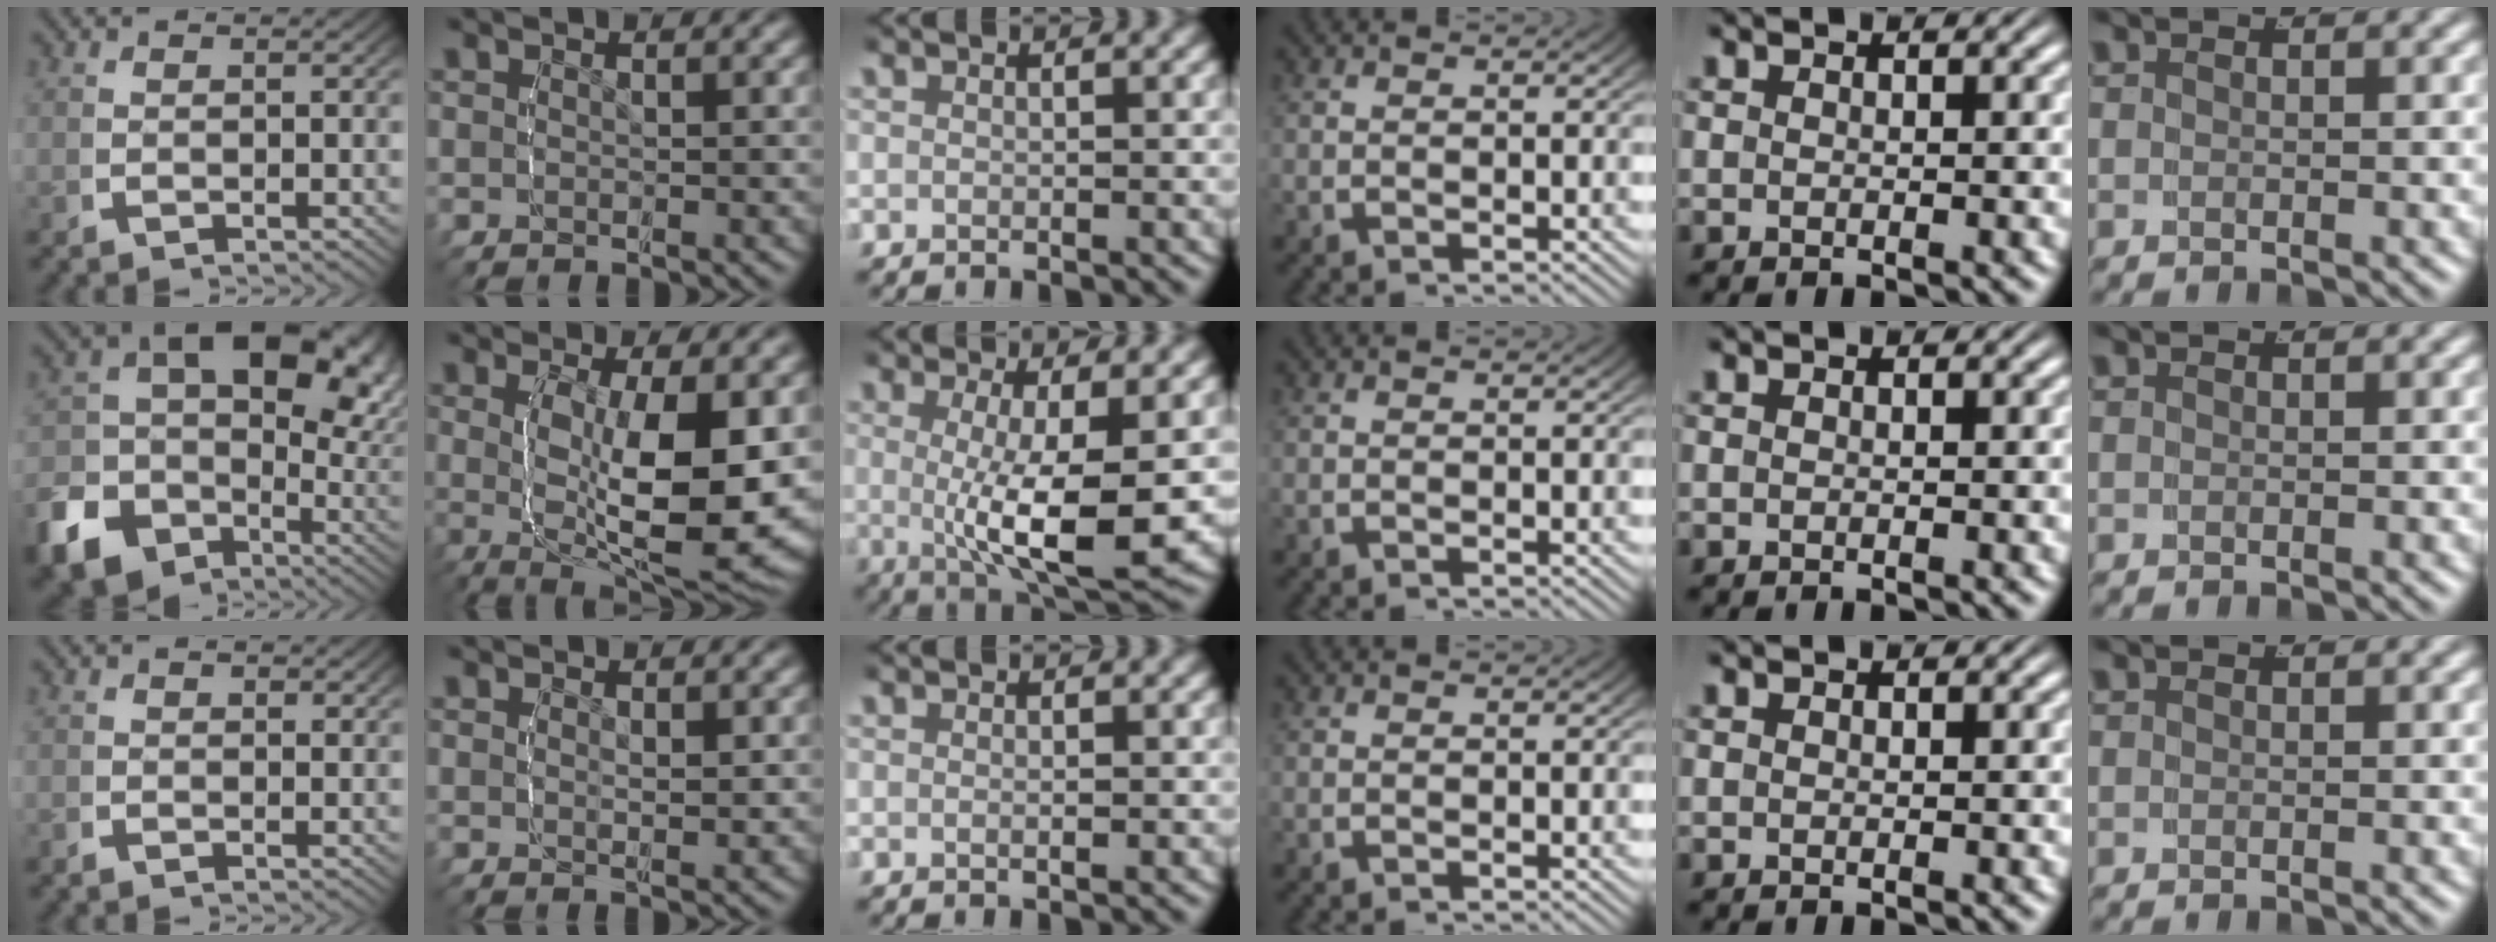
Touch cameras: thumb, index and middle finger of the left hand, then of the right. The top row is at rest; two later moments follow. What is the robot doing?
{"motion": "lift_and_place", "object": "lipstick"}